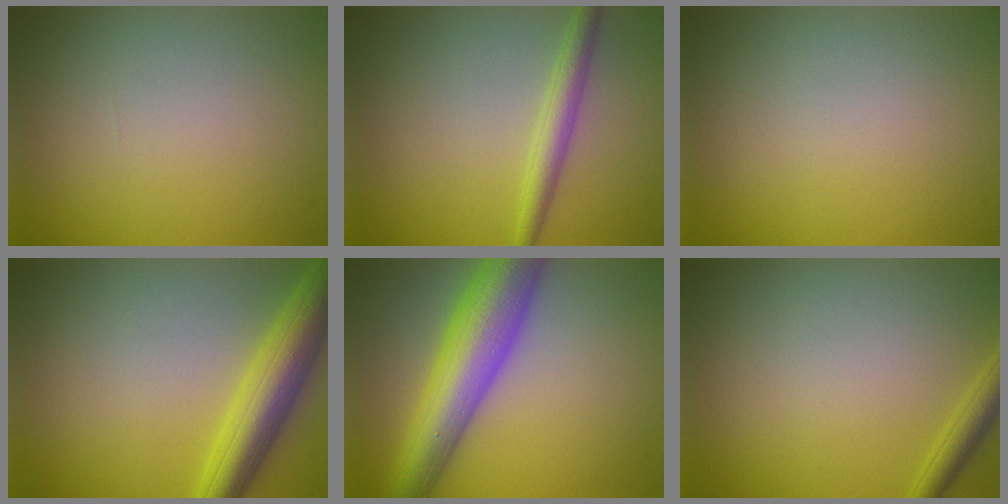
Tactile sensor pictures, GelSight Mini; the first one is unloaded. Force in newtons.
{"total": 2.7, "press": 2.7, "slide": 0.1}
{"total": 0.0}
{"total": 6.6, "press": 6.6, "slide": 0.2}
{"total": 9.0, "press": 9.0, "slide": 0.3}
{"total": 2.0, "press": 2.0, "slide": 0.1}